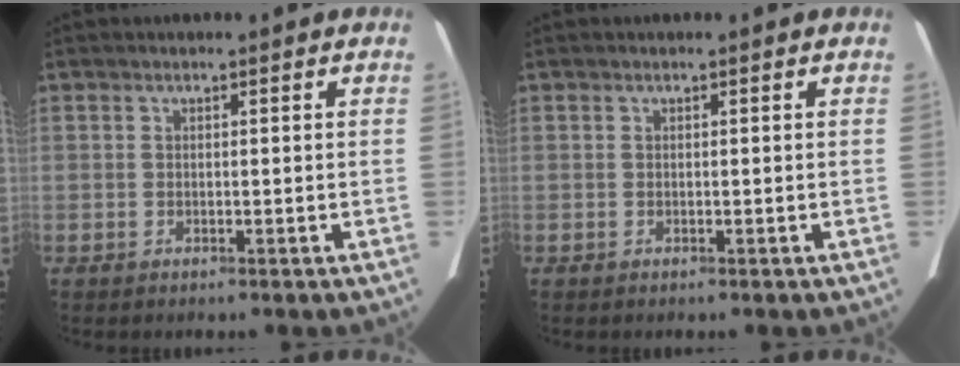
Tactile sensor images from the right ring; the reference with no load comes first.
{"total": 0.0}